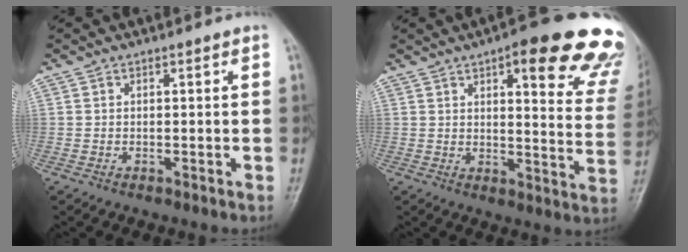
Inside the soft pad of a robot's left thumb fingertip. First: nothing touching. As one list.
[{"total": 21.7, "force": [13.6, 5.7, 16.0], "torque": [-0.159, -0.050, 0.153]}]